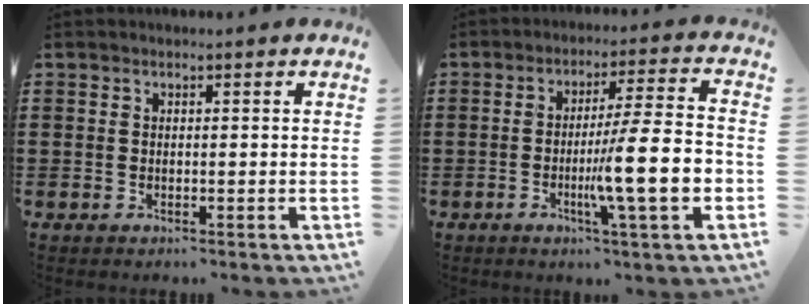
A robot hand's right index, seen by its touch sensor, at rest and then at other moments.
{"total": 11.9, "force": [-3.0, 0.8, 11.5], "torque": [-0.189, -0.014, -0.060]}